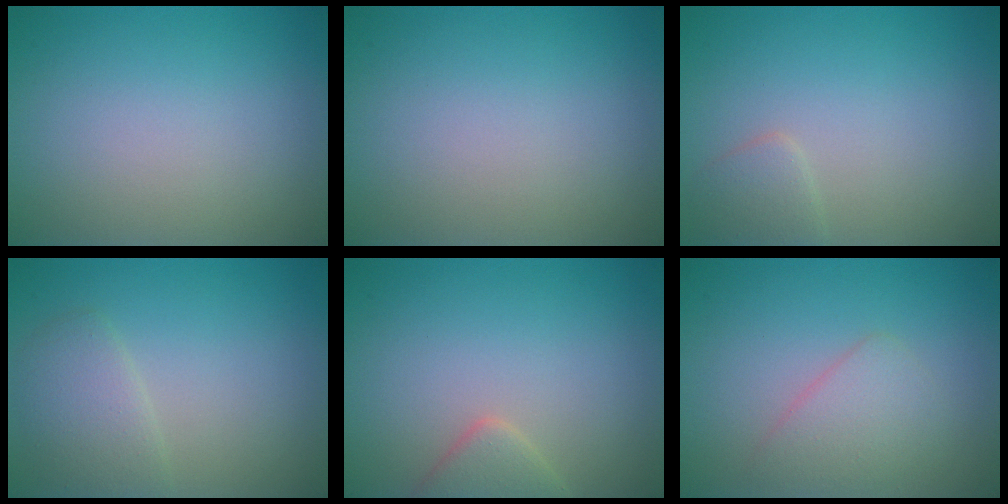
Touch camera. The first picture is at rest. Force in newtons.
{"total": 0.0}
{"total": 1.5, "press": 1.5, "slide": 0.0}
{"total": 2.6, "press": 2.6, "slide": 0.2}
{"total": 2.3, "press": 2.3, "slide": 0.1}
{"total": 2.4, "press": 2.4, "slide": 0.2}